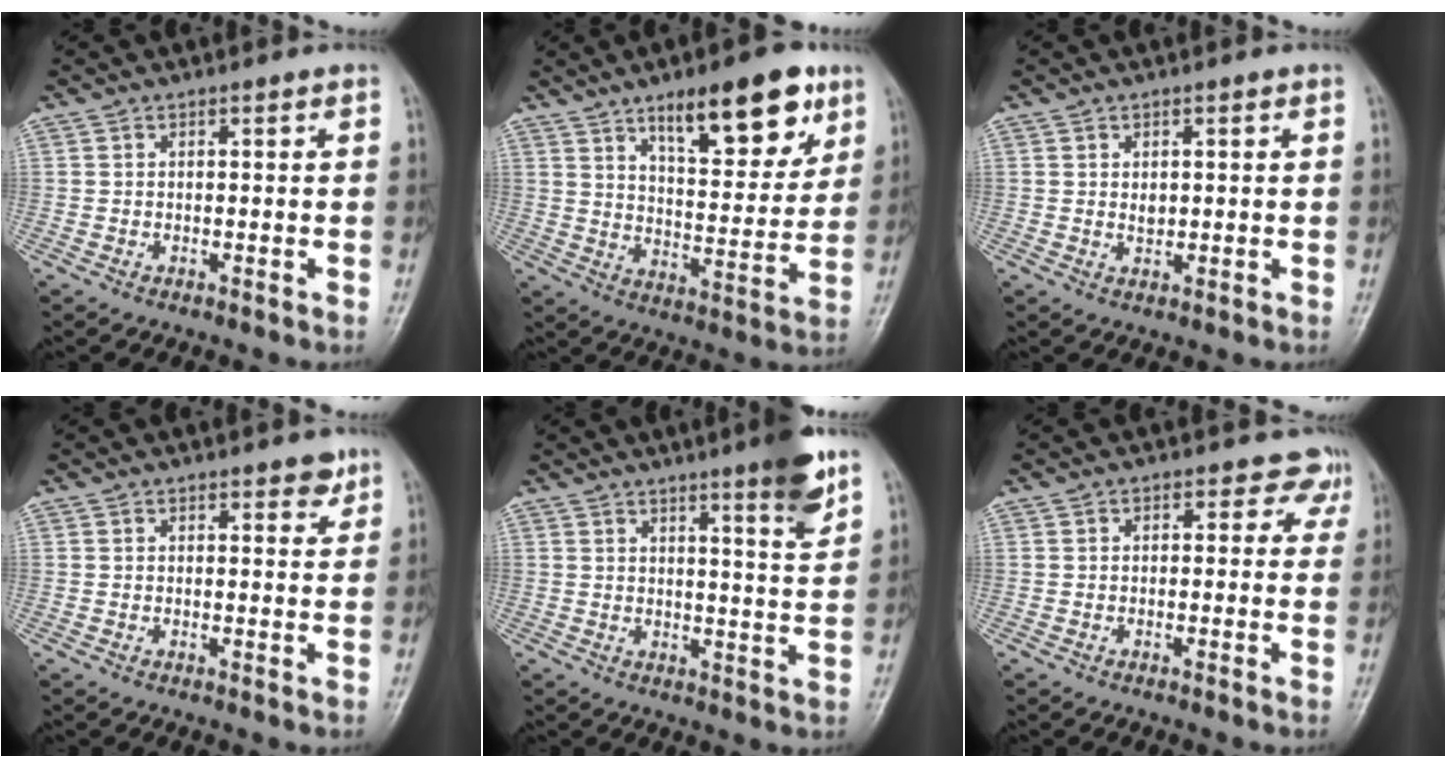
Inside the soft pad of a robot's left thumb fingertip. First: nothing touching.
{"total": 17.1, "force": [10.0, 6.2, 12.4], "torque": [-0.140, -0.050, 0.155]}
{"total": 1.7, "force": [0.4, 1.2, 1.2], "torque": [-0.015, -0.004, 0.008]}
{"total": 2.7, "force": [1.9, 1.2, 1.5], "torque": [-0.004, -0.011, 0.024]}
{"total": 8.2, "force": [5.2, 0.6, 6.2], "torque": [-0.078, -0.034, 0.070]}
{"total": 3.5, "force": [2.1, 2.6, 0.9], "torque": [0.025, -0.007, 0.011]}